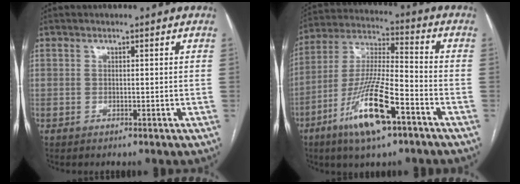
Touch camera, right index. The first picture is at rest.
{"total": 15.1, "force": [-7.8, 2.6, 12.7], "torque": [-0.256, -0.015, -0.140]}